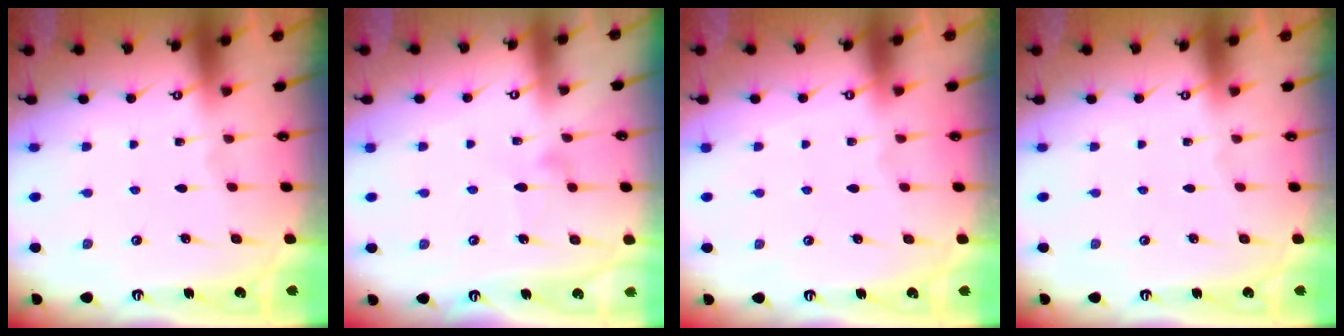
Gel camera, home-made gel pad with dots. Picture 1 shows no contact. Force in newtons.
{"total": 5.4, "press": 5.4, "slide": 0.4}
{"total": 3.9, "press": 3.9, "slide": 0.1}
{"total": 0.0}